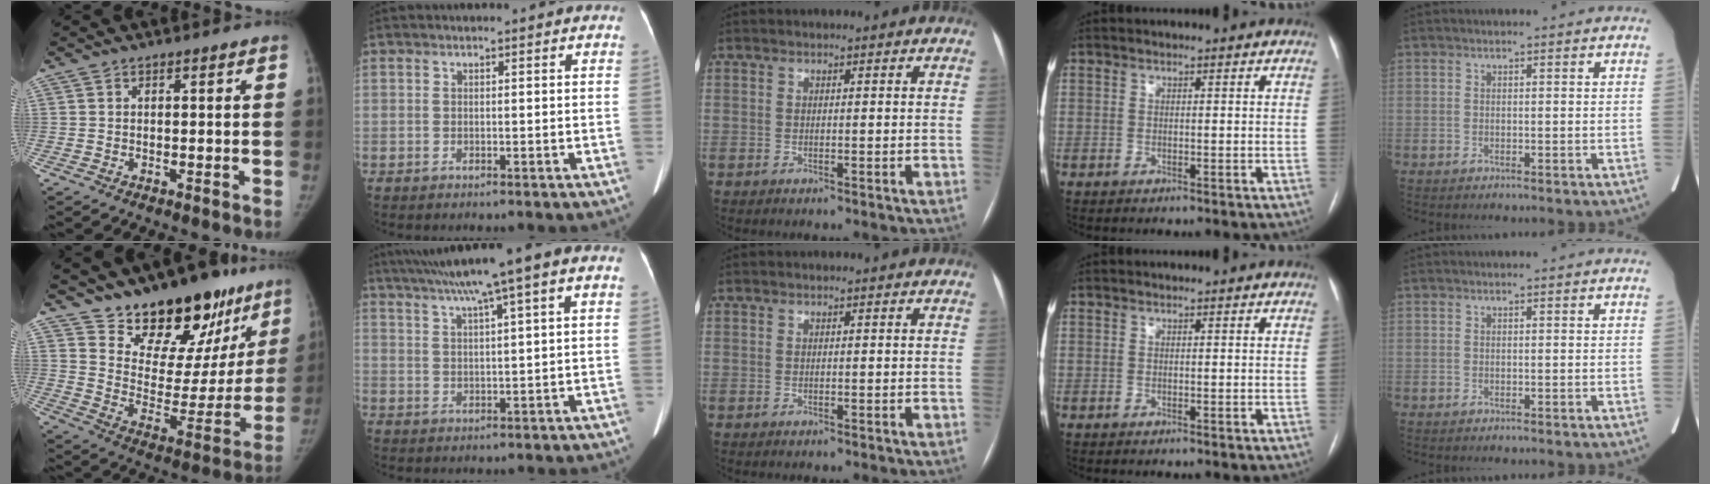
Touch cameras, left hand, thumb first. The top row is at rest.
{"thumb": {"total": 23.6, "force": [17.5, 11.4, 11.1], "torque": [-0.113, -0.111, 0.263]}, "index": {"total": 12.8, "force": [7.4, 0.7, 10.4], "torque": [-0.166, 0.048, 0.110]}}